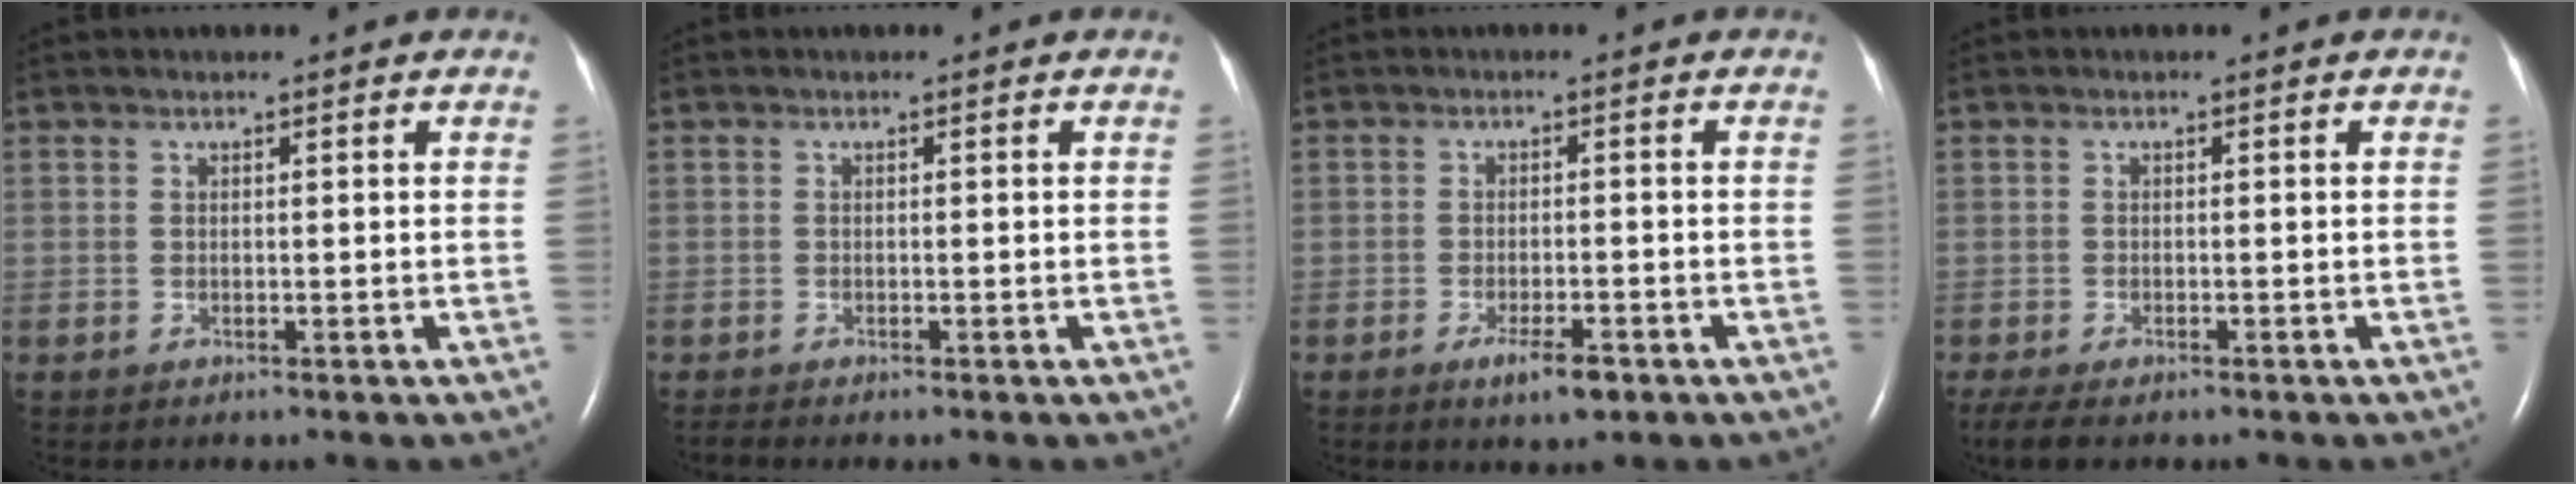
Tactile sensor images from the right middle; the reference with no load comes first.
{"total": 0.5, "force": [-0.5, -0.1, 0.2], "torque": [-0.007, -0.002, -0.010]}
{"total": 4.0, "force": [-2.4, 0.9, 3.1], "torque": [-0.058, -0.005, -0.037]}
{"total": 5.8, "force": [-4.3, 2.0, 3.3], "torque": [-0.060, -0.016, -0.069]}